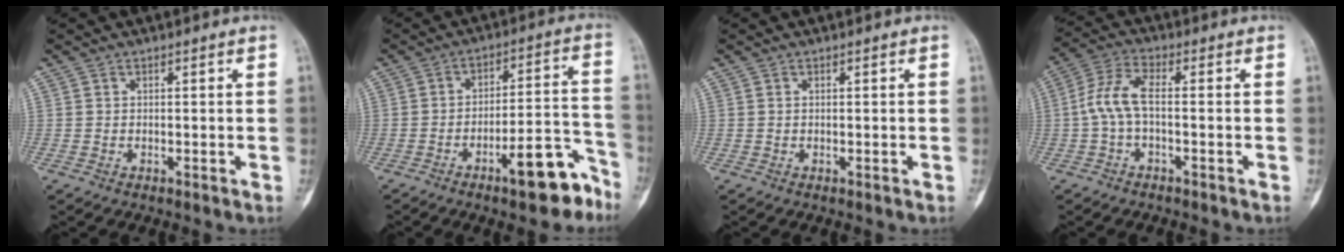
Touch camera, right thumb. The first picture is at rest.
{"total": 12.1, "force": [-7.8, 3.8, 8.5], "torque": [-0.095, 0.079, -0.116]}
{"total": 0.0}
{"total": 6.7, "force": [-0.8, 2.6, 6.1], "torque": [-0.141, 0.028, -0.024]}